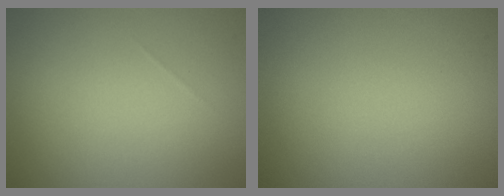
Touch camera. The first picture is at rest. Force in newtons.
{"total": 0.0}